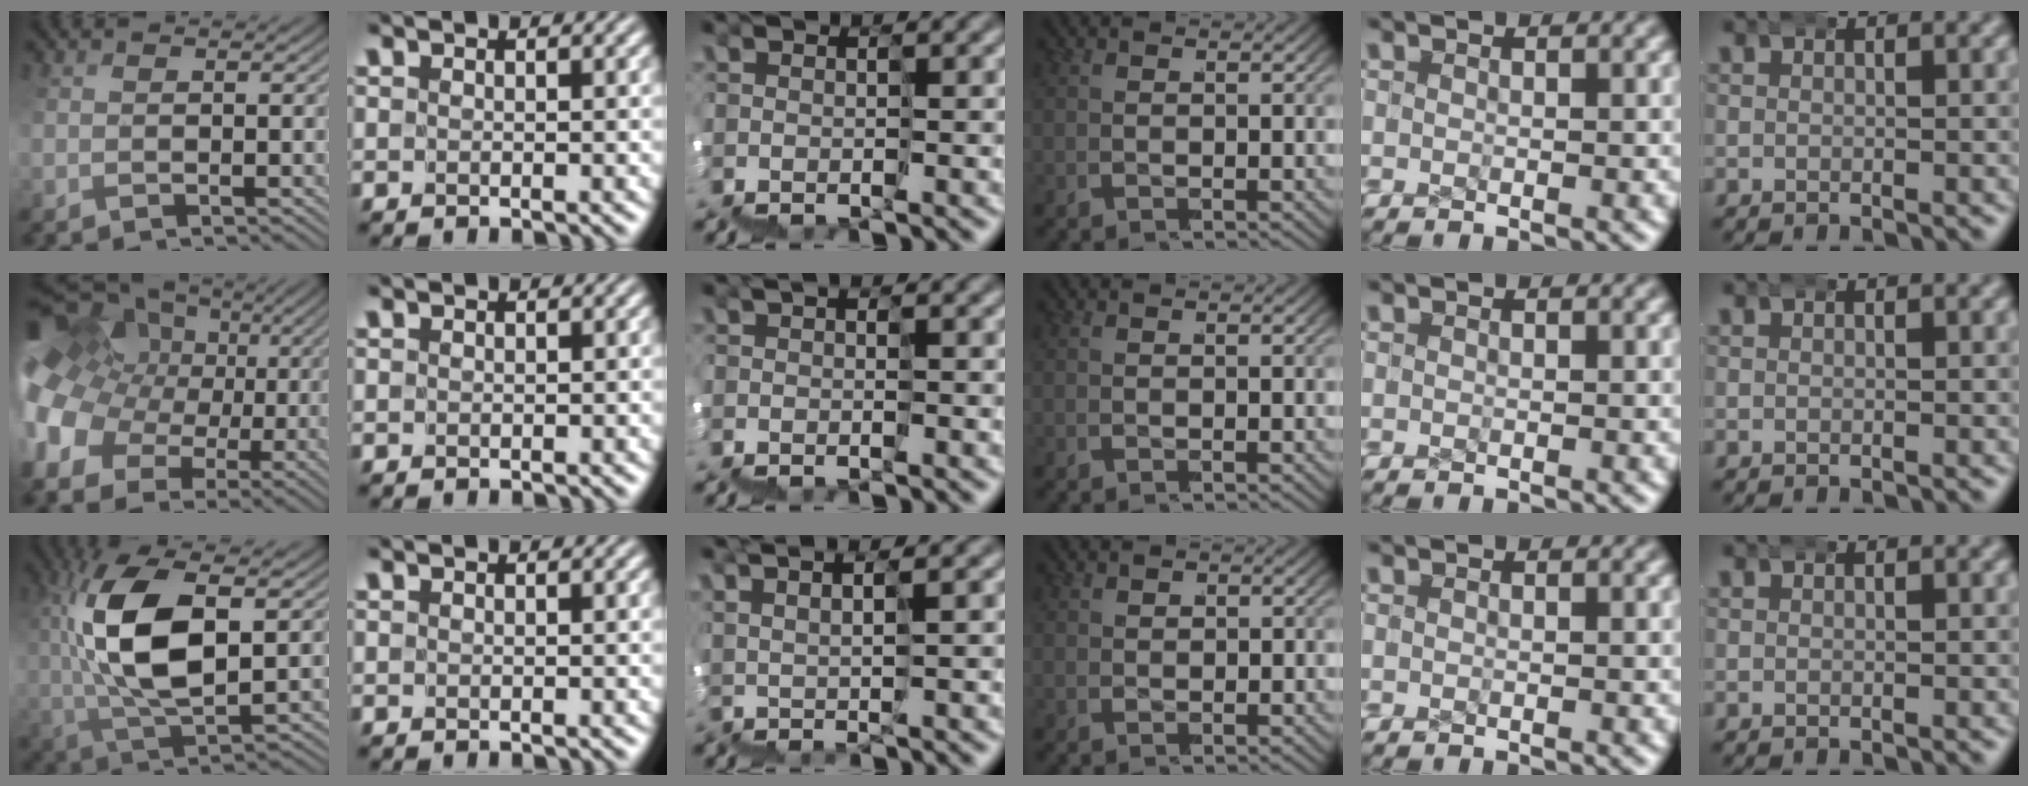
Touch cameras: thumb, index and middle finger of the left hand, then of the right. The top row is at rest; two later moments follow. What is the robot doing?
{"motion": "wrap", "object": "ethernet cable"}